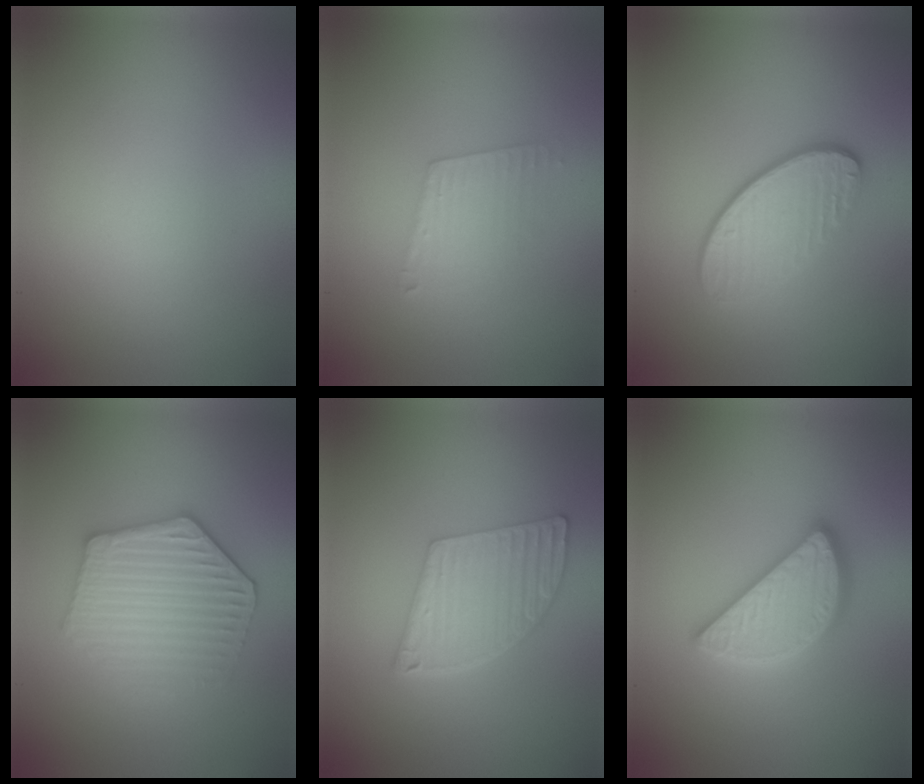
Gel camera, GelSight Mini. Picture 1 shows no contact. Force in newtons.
{"total": 2.0, "press": 2.0, "slide": 0.1}
{"total": 4.1, "press": 3.1, "slide": 2.7}
{"total": 4.4, "press": 4.0, "slide": 1.8}
{"total": 5.5, "press": 4.1, "slide": 3.7}
{"total": 4.5, "press": 4.5, "slide": 0.4}